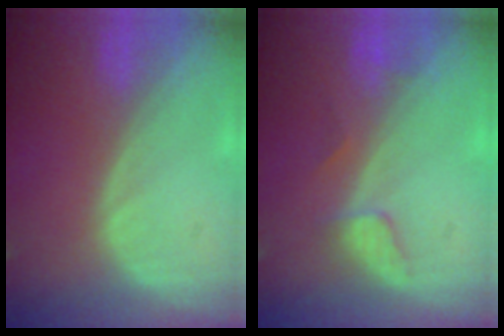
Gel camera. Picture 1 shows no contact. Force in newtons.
{"total": 2.8, "press": 2.7, "slide": 0.4}